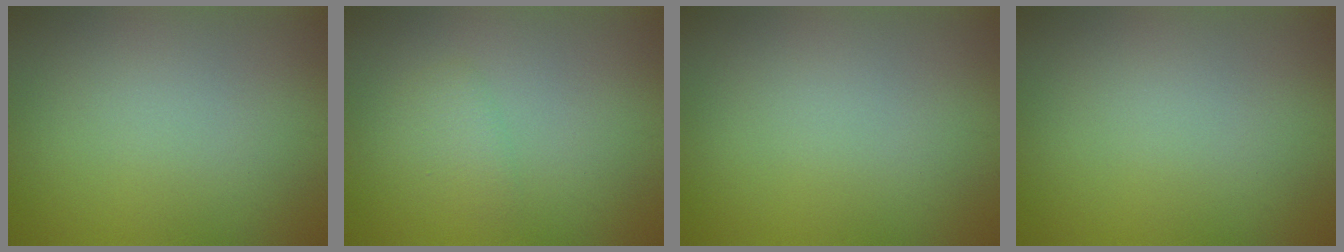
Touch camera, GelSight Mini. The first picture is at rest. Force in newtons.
{"total": 1.3, "press": 1.3, "slide": 0.1}
{"total": 0.0}
{"total": 0.0}